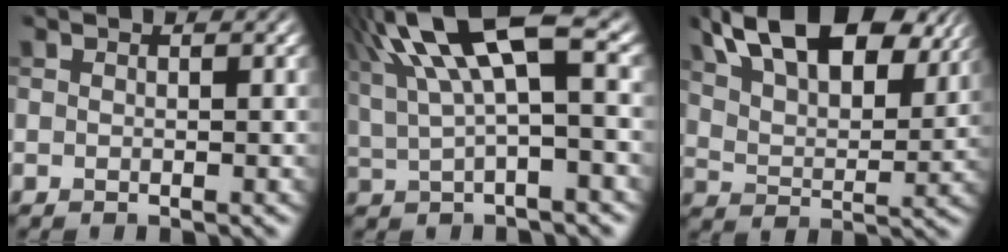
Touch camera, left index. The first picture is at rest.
{"total": 9.7, "force": [3.7, 2.9, 8.5], "torque": [-0.166, 0.026, 0.065]}
{"total": 14.2, "force": [8.6, 6.5, 9.1], "torque": [-0.150, 0.030, 0.130]}